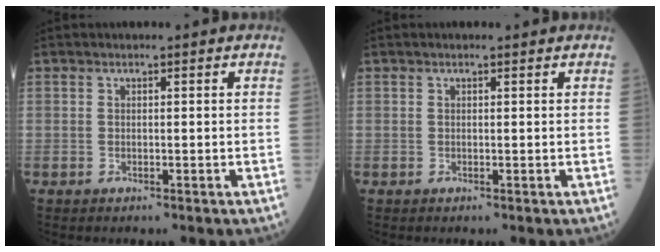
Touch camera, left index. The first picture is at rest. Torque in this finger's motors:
{"motor_torque": [0.05, -0.02, -0.26, 0.00]}